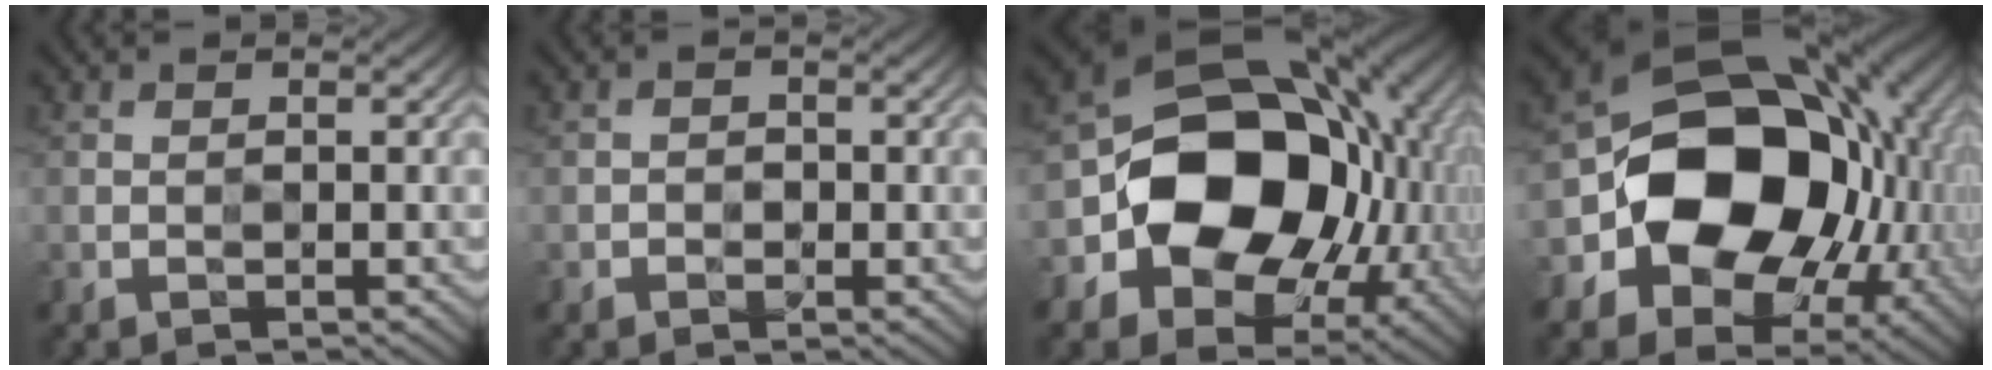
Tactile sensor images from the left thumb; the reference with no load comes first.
{"total": 1.3, "force": [-0.6, 1.1, 0.1], "torque": [0.002, -0.003, -0.012]}
{"total": 17.1, "force": [-1.8, 13.4, 10.6], "torque": [-0.161, -0.031, -0.027]}
{"total": 19.1, "force": [-1.4, 14.9, 11.8], "torque": [-0.208, -0.038, -0.009]}